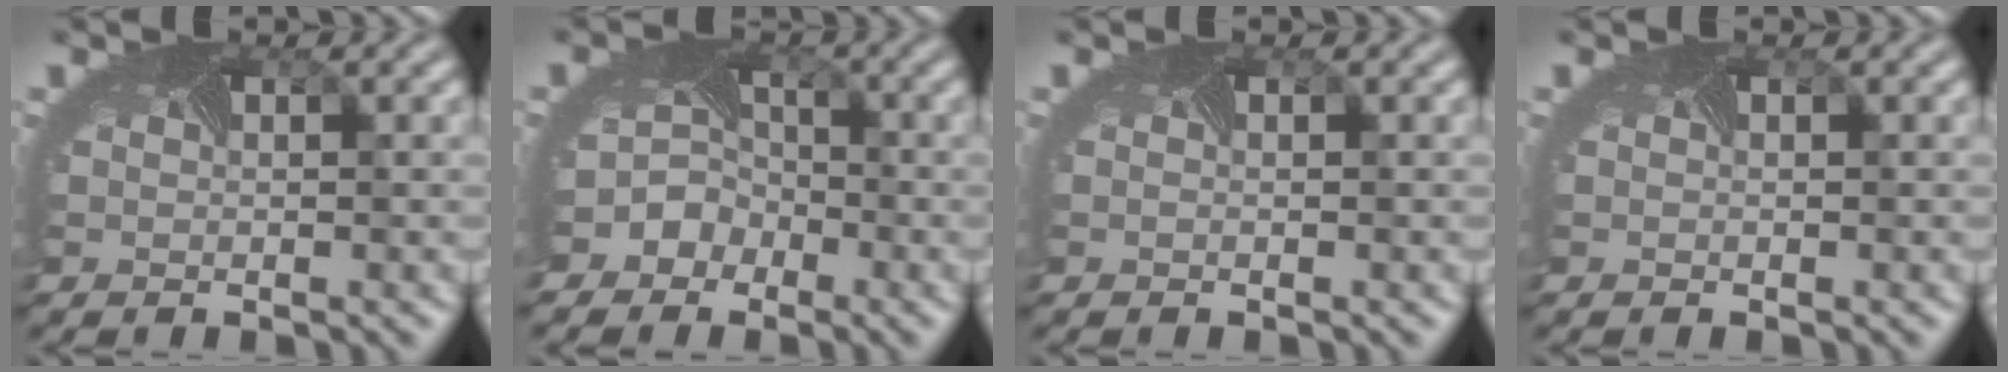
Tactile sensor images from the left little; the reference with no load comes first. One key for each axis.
{"total": 3.6, "fx": -2.3, "fy": 2.8, "fz": 0.3, "tx": 0.023, "ty": 0.006, "tz": -0.046}
{"total": 0.0}
{"total": 0.0}